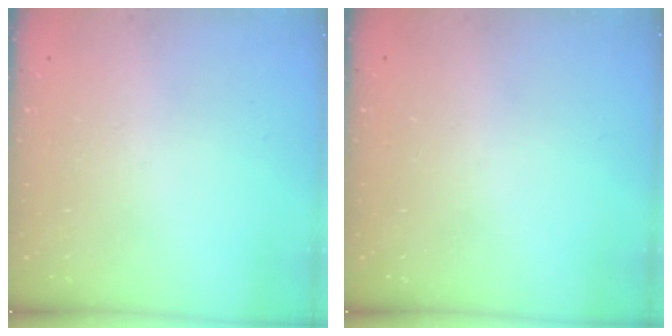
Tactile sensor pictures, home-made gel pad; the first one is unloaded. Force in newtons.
{"total": 0.0}